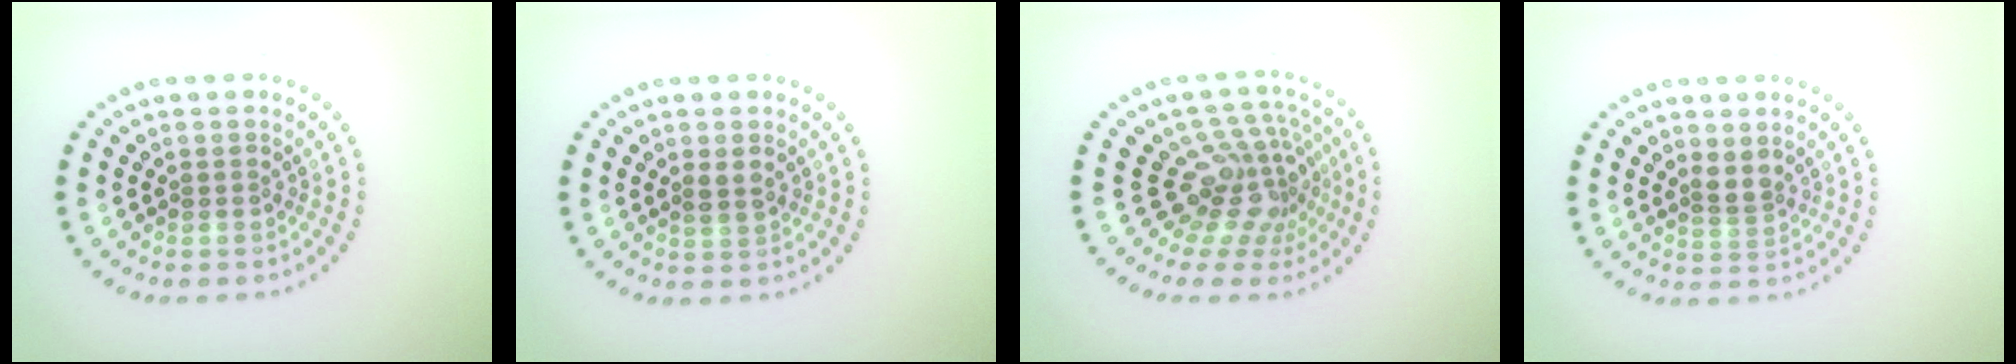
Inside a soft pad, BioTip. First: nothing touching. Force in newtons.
{"total": 1.4, "press": 1.3, "slide": 0.4}
{"total": 4.8, "press": 3.1, "slide": 3.7}
{"total": 1.9, "press": 1.3, "slide": 1.3}